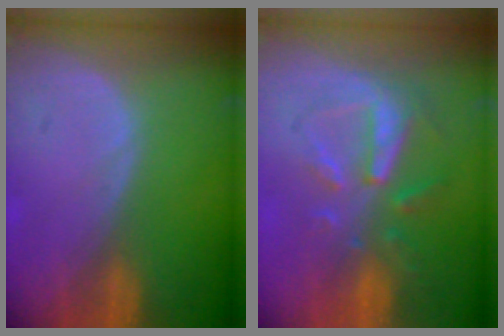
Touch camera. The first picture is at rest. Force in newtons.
{"total": 8.2, "press": 7.4, "slide": 3.5}